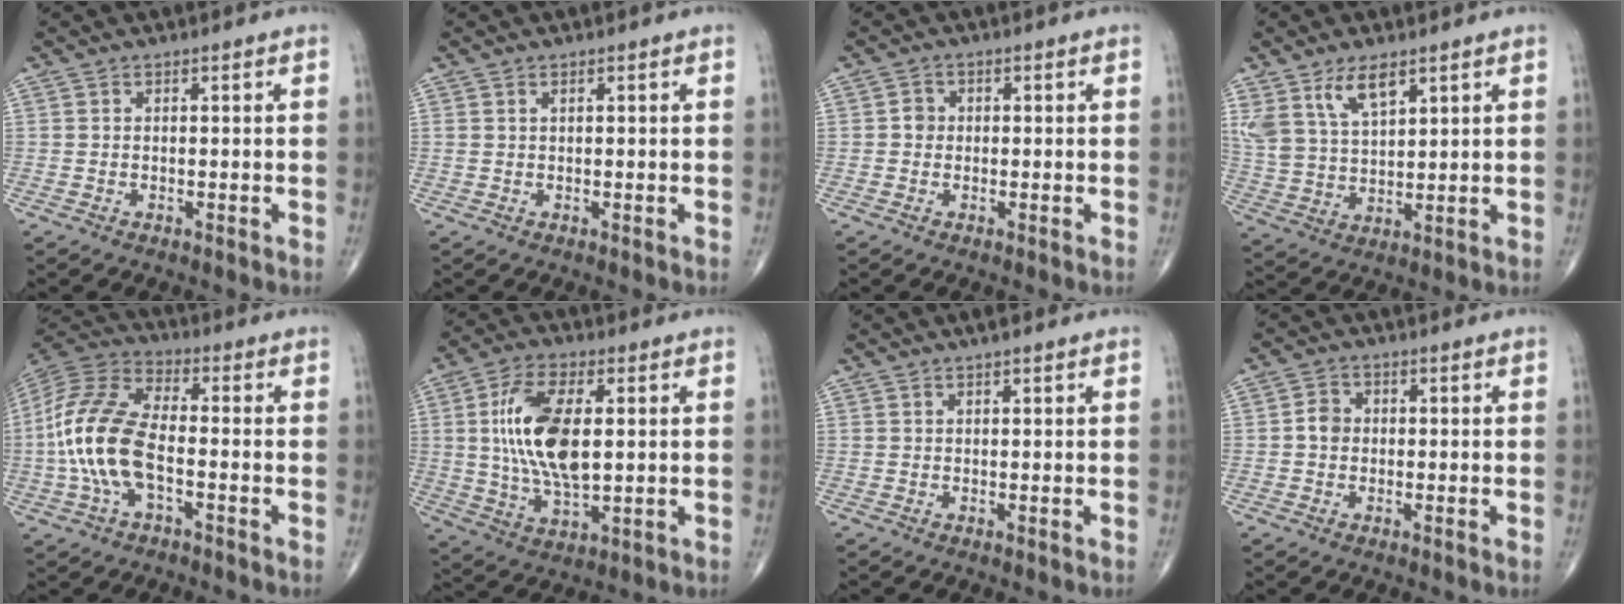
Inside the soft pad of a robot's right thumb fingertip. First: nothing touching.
{"total": 0.6, "force": [0.4, 0.2, 0.4], "torque": [-0.012, 0.005, 0.010]}
{"total": 1.8, "force": [0.0, 1.7, 0.7], "torque": [-0.001, 0.005, -0.005]}
{"total": 9.4, "force": [5.8, 4.2, 6.2], "torque": [-0.114, -0.022, 0.123]}
{"total": 15.9, "force": [-2.7, 7.7, 13.7], "torque": [-0.298, 0.031, -0.056]}
{"total": 15.5, "force": [2.0, 7.3, 13.5], "torque": [-0.260, -0.010, 0.041]}
{"total": 1.6, "force": [1.1, 0.3, 1.1], "torque": [-0.018, -0.002, 0.013]}
{"total": 3.0, "force": [-0.1, 2.5, 1.6], "torque": [-0.019, 0.008, -0.009]}